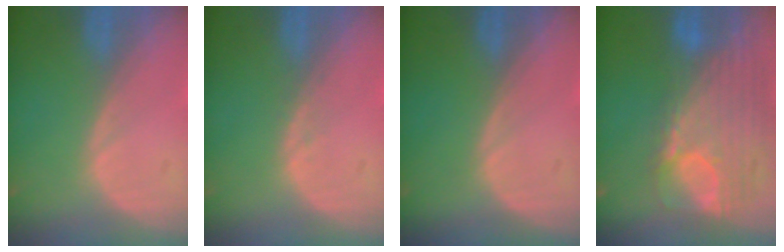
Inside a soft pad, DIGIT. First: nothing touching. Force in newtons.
{"total": 0.6, "press": 0.6, "slide": 0.1}
{"total": 0.0}
{"total": 12.3, "press": 10.4, "slide": 6.5}